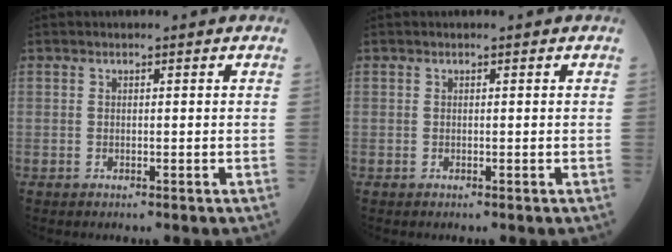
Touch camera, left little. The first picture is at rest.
{"total": 0.0}